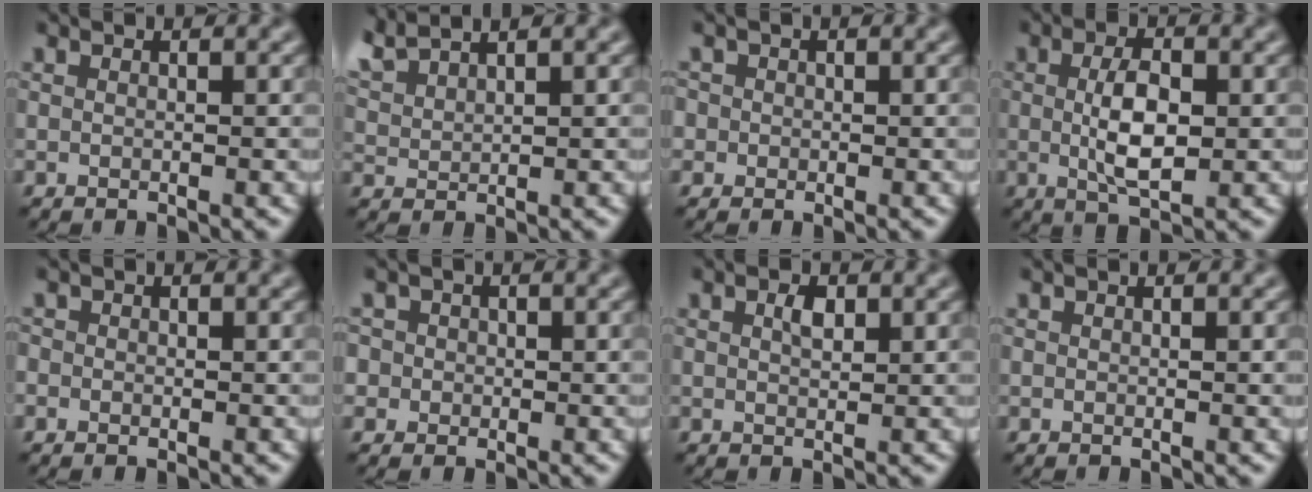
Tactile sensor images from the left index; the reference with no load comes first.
{"total": 3.0, "force": [2.8, 0.4, 1.0], "torque": [-0.030, 0.013, 0.064]}
{"total": 1.6, "force": [0.3, 1.5, 0.4], "torque": [0.006, 0.008, -0.007]}
{"total": 4.6, "force": [-0.1, 1.9, 4.2], "torque": [-0.086, 0.000, 0.001]}
{"total": 0.6, "force": [-0.2, 0.5, 0.1], "torque": [0.001, -0.005, -0.005]}
{"total": 3.0, "force": [0.5, 2.8, 0.9], "torque": [0.001, 0.018, -0.010]}
{"total": 1.5, "force": [0.6, 0.7, 1.1], "torque": [-0.022, 0.003, 0.012]}
{"total": 0.6, "force": [0.1, 0.2, 0.6], "torque": [-0.005, -0.002, -0.001]}